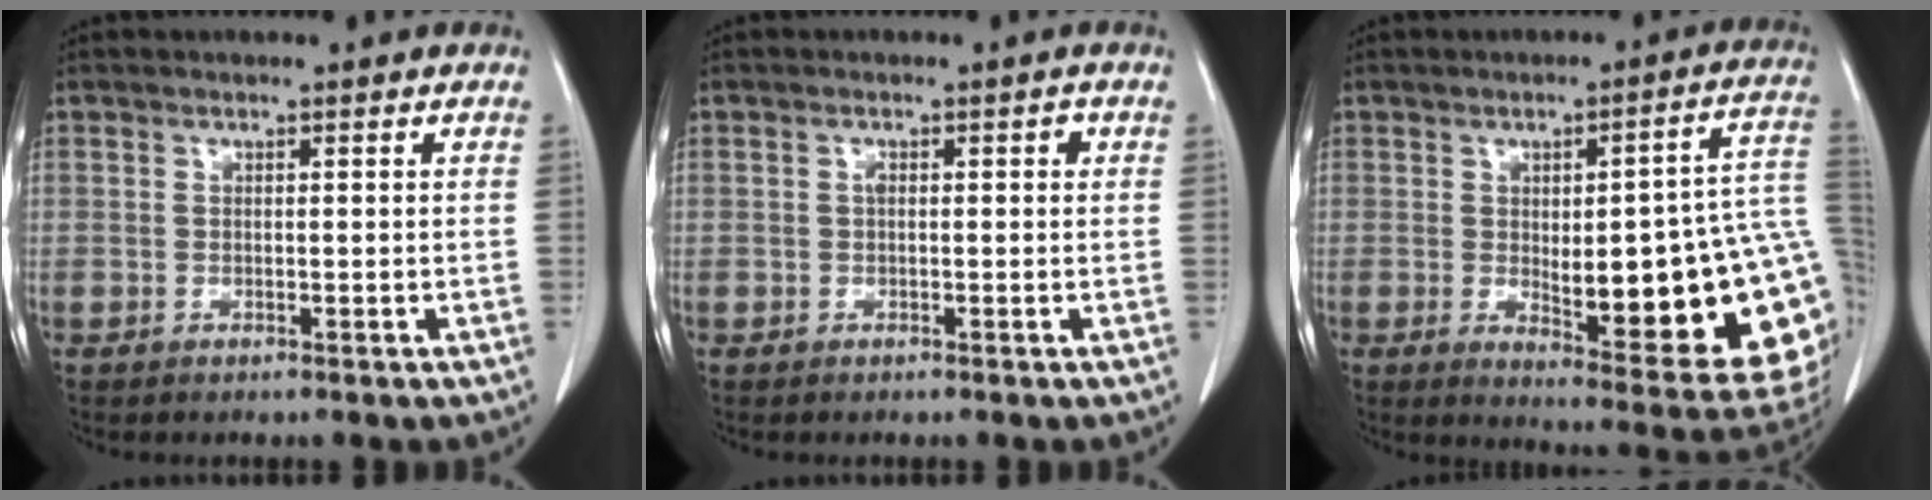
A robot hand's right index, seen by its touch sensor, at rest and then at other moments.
{"total": 1.5, "force": [0.2, 0.7, 1.3], "torque": [-0.024, 0.011, 0.005]}
{"total": 24.8, "force": [-2.3, 5.2, 24.1], "torque": [-0.218, 0.011, -0.013]}